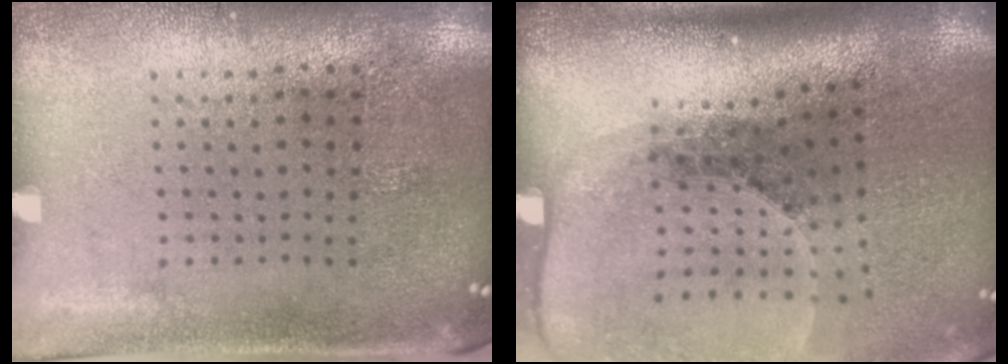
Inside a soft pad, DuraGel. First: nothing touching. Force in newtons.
{"total": 2.7, "press": 1.9, "slide": 2.0}